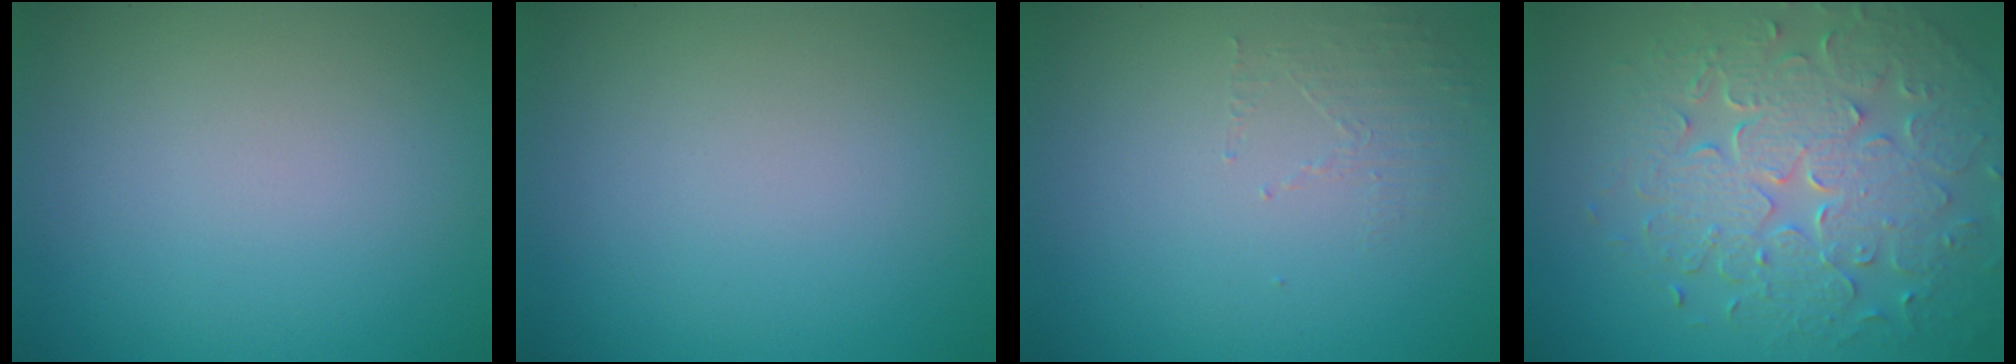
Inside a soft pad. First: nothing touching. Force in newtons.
{"total": 0.0}
{"total": 1.4, "press": 0.4, "slide": 1.4}
{"total": 7.8, "press": 5.6, "slide": 5.4}